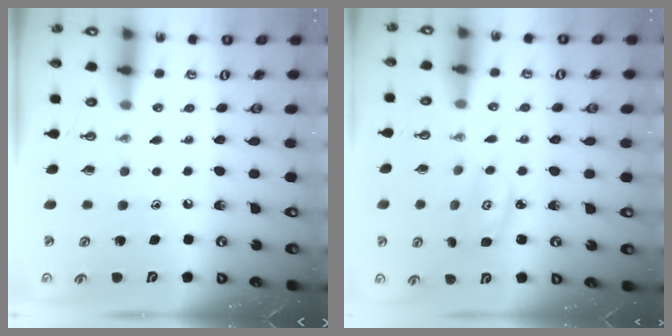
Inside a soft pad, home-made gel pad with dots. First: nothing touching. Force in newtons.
{"total": 2.8, "press": 2.8, "slide": 0.4}